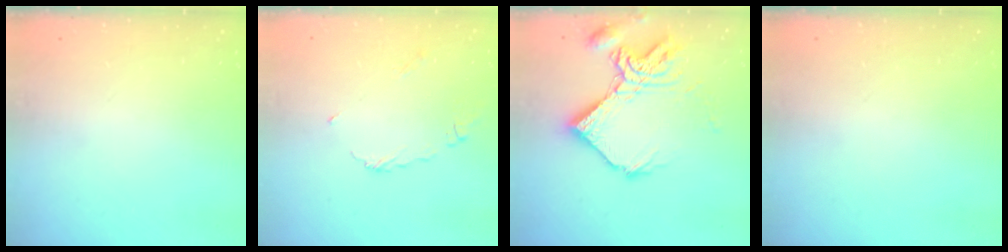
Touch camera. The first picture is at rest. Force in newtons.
{"total": 7.2, "press": 7.2, "slide": 0.6}
{"total": 18.6, "press": 18.5, "slide": 1.9}
{"total": 0.0}